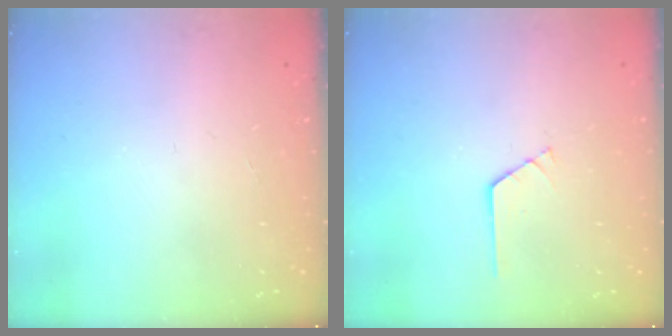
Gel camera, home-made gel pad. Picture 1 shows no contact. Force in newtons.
{"total": 0.7, "press": 0.7, "slide": 0.1}